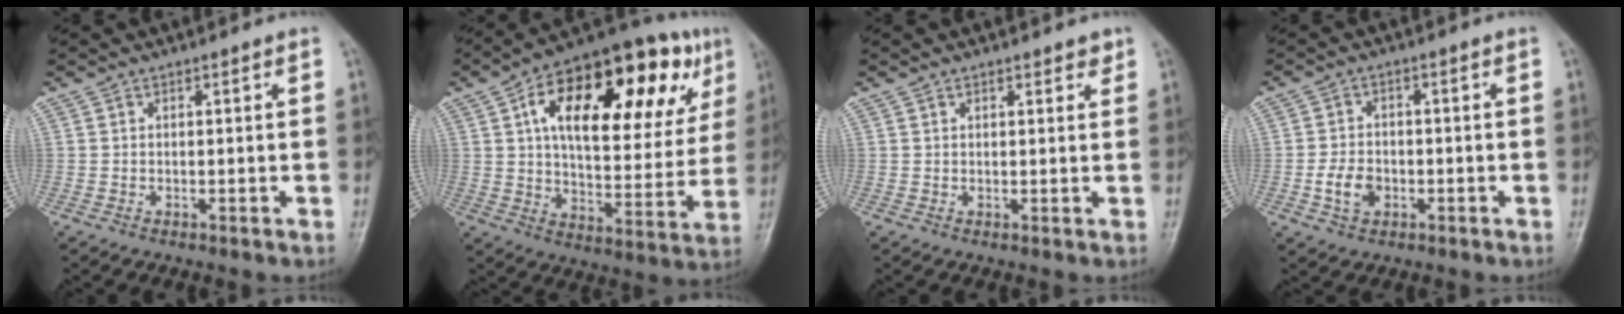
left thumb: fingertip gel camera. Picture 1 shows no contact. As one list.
[{"total": 29.6, "force": [11.2, 13.6, 23.8], "torque": [-0.320, 0.016, 0.168]}, {"total": 1.9, "force": [1.5, 0.9, 0.8], "torque": [0.004, -0.007, 0.014]}, {"total": 5.0, "force": [-1.6, 3.7, 3.0], "torque": [-0.047, 0.009, -0.031]}]